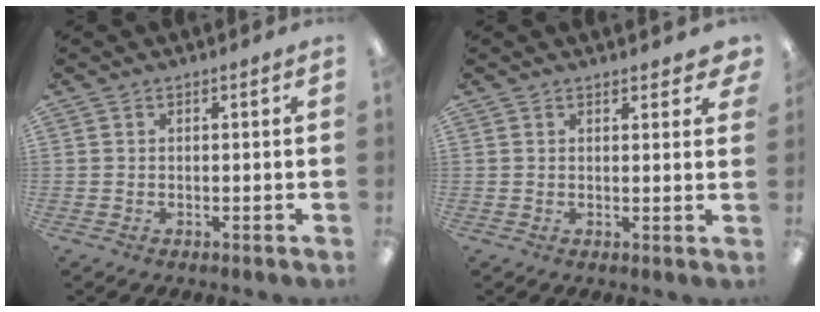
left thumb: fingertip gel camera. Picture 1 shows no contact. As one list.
[{"total": 2.3, "force": [1.9, 0.7, 1.1], "torque": [-0.009, -0.007, 0.030]}]